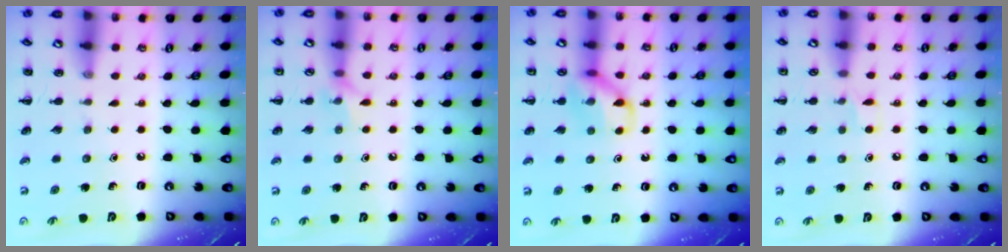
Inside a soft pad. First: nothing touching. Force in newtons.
{"total": 6.8, "press": 6.7, "slide": 1.3}
{"total": 11.5, "press": 11.4, "slide": 1.6}
{"total": 4.0, "press": 3.8, "slide": 1.1}